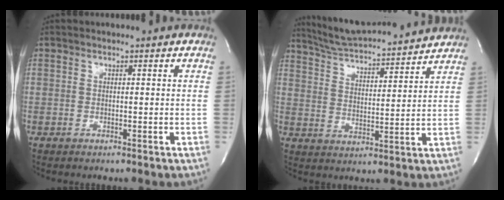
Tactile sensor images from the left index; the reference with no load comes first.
{"total": 16.5, "force": [15.6, 1.1, 5.4], "torque": [-0.093, 0.012, 0.236]}